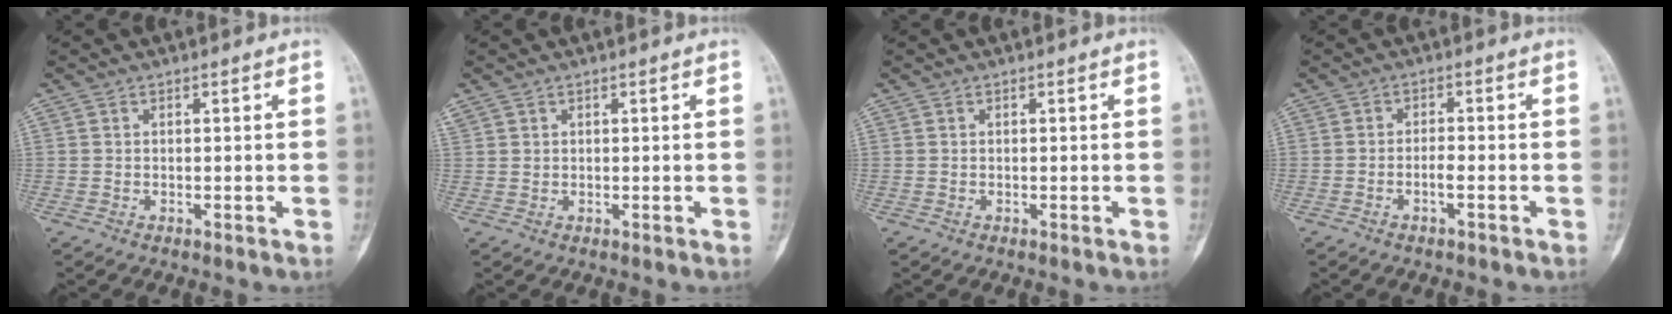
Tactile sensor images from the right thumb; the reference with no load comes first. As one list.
[{"total": 1.1, "force": [0.8, 0.7, 0.3], "torque": [-0.007, 0.006, 0.018]}, {"total": 0.0}, {"total": 2.1, "force": [-1.1, 0.6, 1.7], "torque": [-0.033, 0.012, -0.023]}]